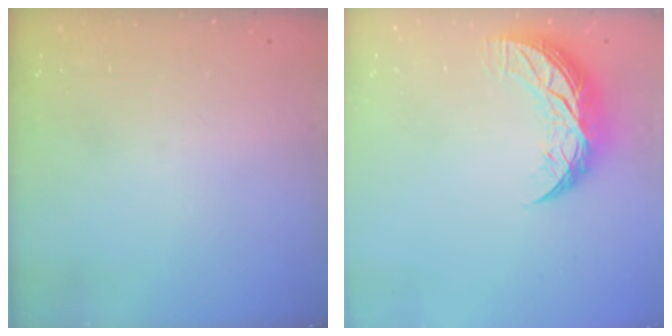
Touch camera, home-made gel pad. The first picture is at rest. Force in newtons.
{"total": 10.1, "press": 10.0, "slide": 0.9}